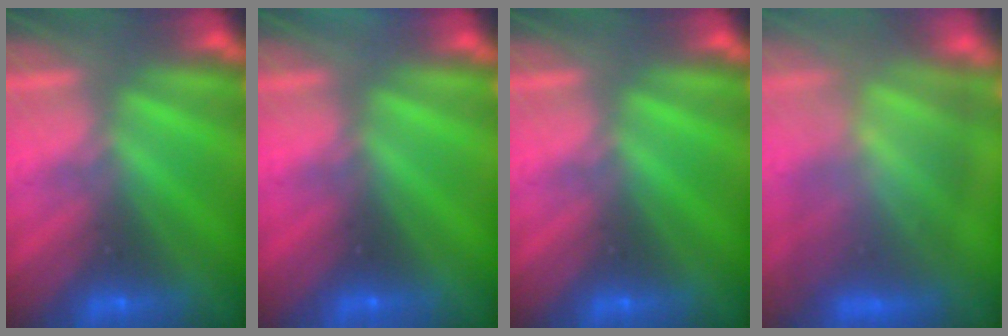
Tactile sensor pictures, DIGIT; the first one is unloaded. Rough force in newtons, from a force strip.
{"total": 3.4}
{"total": 0.0}
{"total": 9.1}